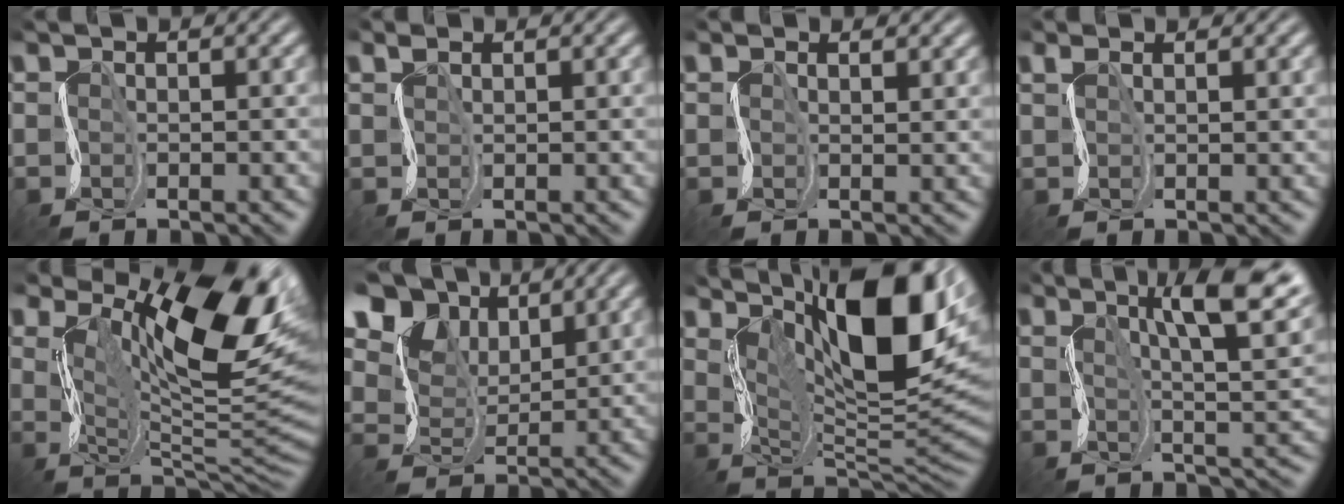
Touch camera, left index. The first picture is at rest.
{"total": 1.4, "force": [1.1, 0.4, -0.7], "torque": [0.014, 0.010, 0.018]}
{"total": 1.5, "force": [1.3, 0.7, -0.2], "torque": [0.012, 0.005, 0.020]}
{"total": 1.6, "force": [1.4, 0.7, 0.2], "torque": [0.007, 0.011, 0.021]}
{"total": 12.8, "force": [6.1, 5.0, 10.0], "torque": [-0.138, 0.000, 0.104]}
{"total": 9.4, "force": [6.5, 5.8, 3.6], "torque": [-0.104, 0.014, 0.105]}
{"total": 16.8, "force": [7.3, 6.2, 13.8], "torque": [-0.199, 0.023, 0.125]}
{"total": 9.1, "force": [4.7, 2.5, 7.4], "torque": [-0.105, 0.012, 0.073]}